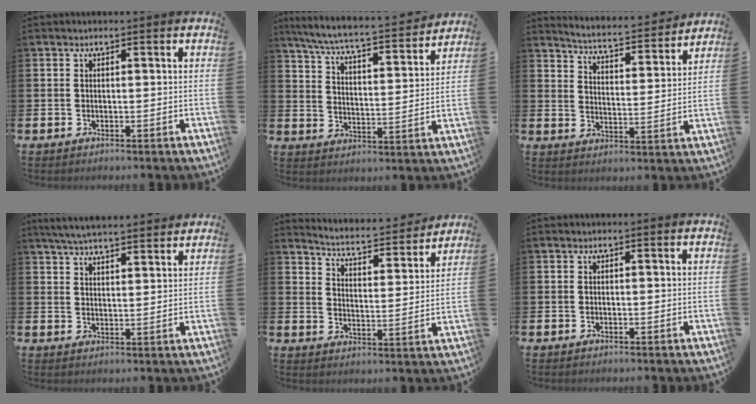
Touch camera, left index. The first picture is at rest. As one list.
[{"total": 6.8, "force": [6.2, 0.5, 2.6], "torque": [-0.080, -0.048, 0.103]}, {"total": 4.6, "force": [4.6, 0.3, 0.7], "torque": [-0.040, -0.041, 0.073]}, {"total": 5.4, "force": [5.3, 0.3, 1.2], "torque": [-0.044, -0.020, 0.096]}, {"total": 4.5, "force": [4.4, 0.5, 0.7], "torque": [-0.041, -0.041, 0.068]}, {"total": 0.0}]